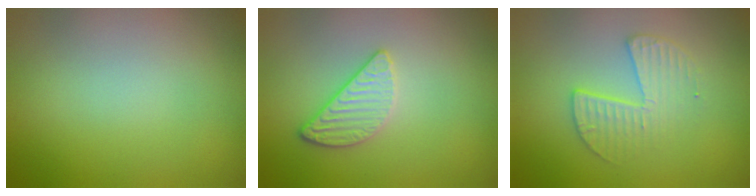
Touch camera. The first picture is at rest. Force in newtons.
{"total": 2.5, "press": 2.3, "slide": 0.8}
{"total": 3.1, "press": 3.0, "slide": 0.5}